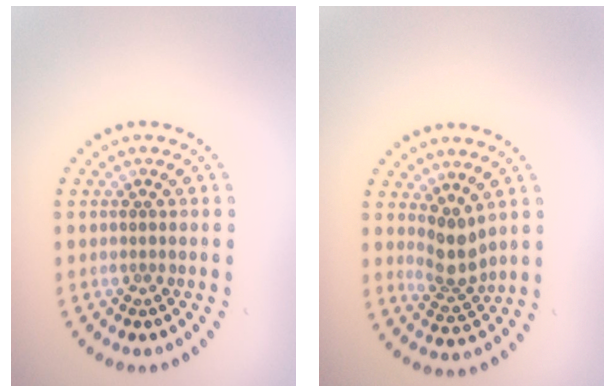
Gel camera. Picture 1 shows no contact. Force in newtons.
{"total": 3.0, "press": 2.3, "slide": 1.9}